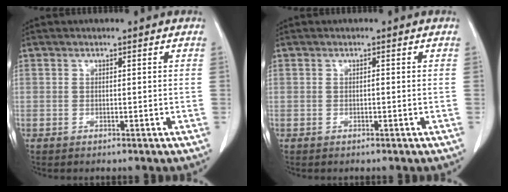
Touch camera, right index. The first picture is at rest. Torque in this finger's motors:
{"motor_torque": [0.05, 0.04, 0.00, 0.01]}